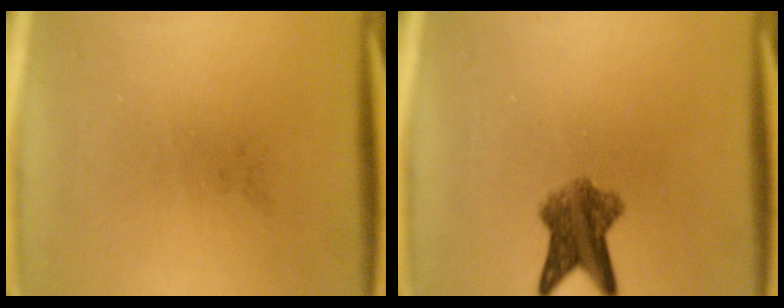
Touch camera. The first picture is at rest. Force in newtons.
{"total": 6.1}